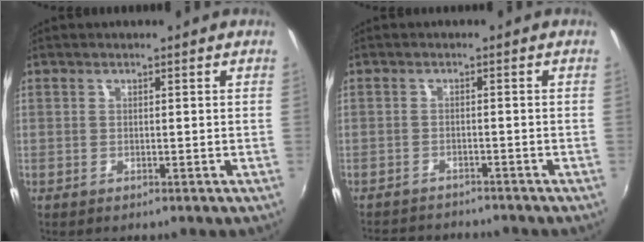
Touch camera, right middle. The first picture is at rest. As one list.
[{"total": 8.1, "force": [-7.5, 2.2, 2.1], "torque": [-0.061, -0.006, -0.116]}]